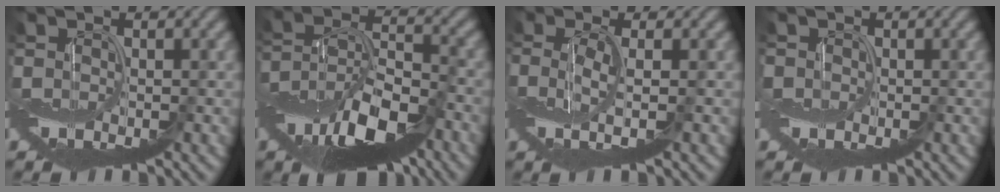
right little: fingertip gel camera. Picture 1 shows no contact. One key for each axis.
{"total": 10.4, "fx": -6.1, "fy": 4.4, "fz": 7.1, "tx": -0.124, "ty": -0.002, "tz": -0.116}
{"total": 2.4, "fx": -0.1, "fy": 0.2, "fz": 2.4, "tx": -0.060, "ty": -0.001, "tz": -0.004}
{"total": 1.5, "fx": 0.0, "fy": 1.5, "fz": 0.2, "tx": -0.007, "ty": 0.005, "tz": 0.000}